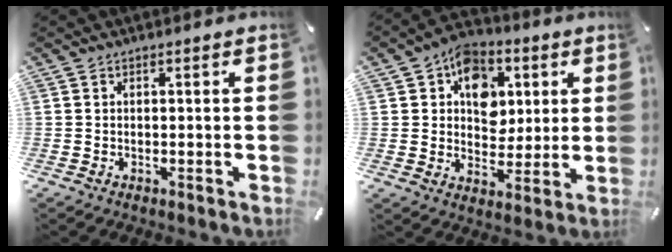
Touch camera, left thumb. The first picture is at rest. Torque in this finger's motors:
{"motor_torque": [1.84, 1.80, 1.00, -0.90, 0.33]}